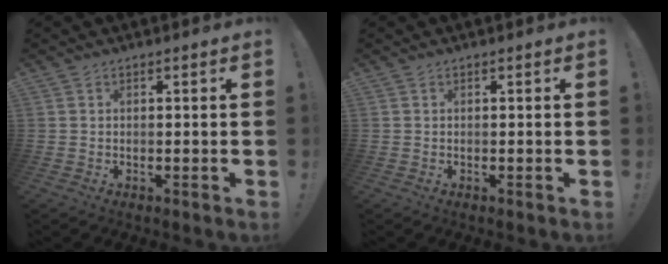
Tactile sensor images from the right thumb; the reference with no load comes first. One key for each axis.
{"total": 0.0}